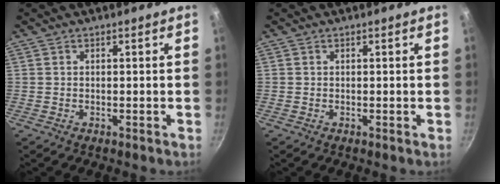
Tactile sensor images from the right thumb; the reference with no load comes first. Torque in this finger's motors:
{"motor_torque": [-0.63, -0.40, 0.30, 0.05, 0.01]}